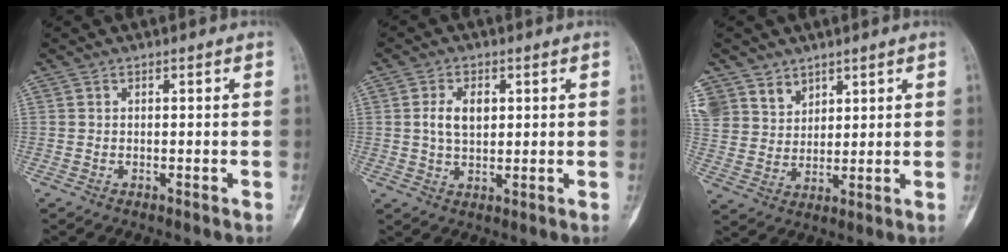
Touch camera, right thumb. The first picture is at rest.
{"total": 5.2, "force": [1.1, 3.3, 3.9], "torque": [-0.062, 0.003, 0.020]}
{"total": 9.1, "force": [5.9, 6.8, 1.2], "torque": [0.006, -0.024, 0.125]}